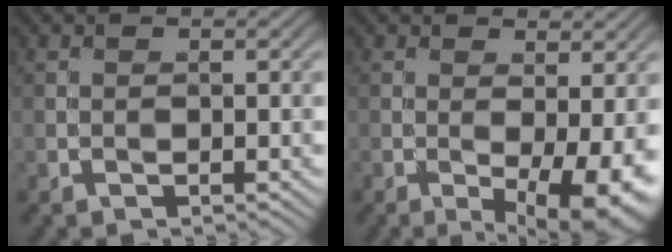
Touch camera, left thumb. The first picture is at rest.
{"total": 7.5, "force": [-1.8, 2.2, 7.0], "torque": [-0.110, -0.016, -0.017]}